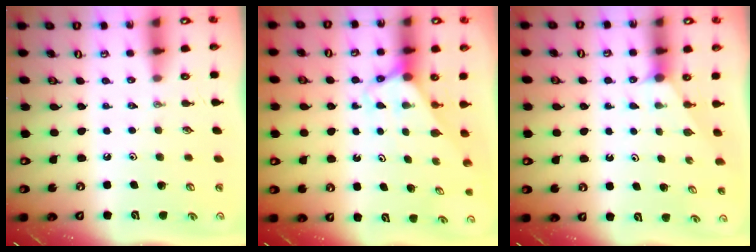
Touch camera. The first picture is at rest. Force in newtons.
{"total": 2.6, "press": 2.6, "slide": 0.2}
{"total": 1.0, "press": 1.0, "slide": 0.2}